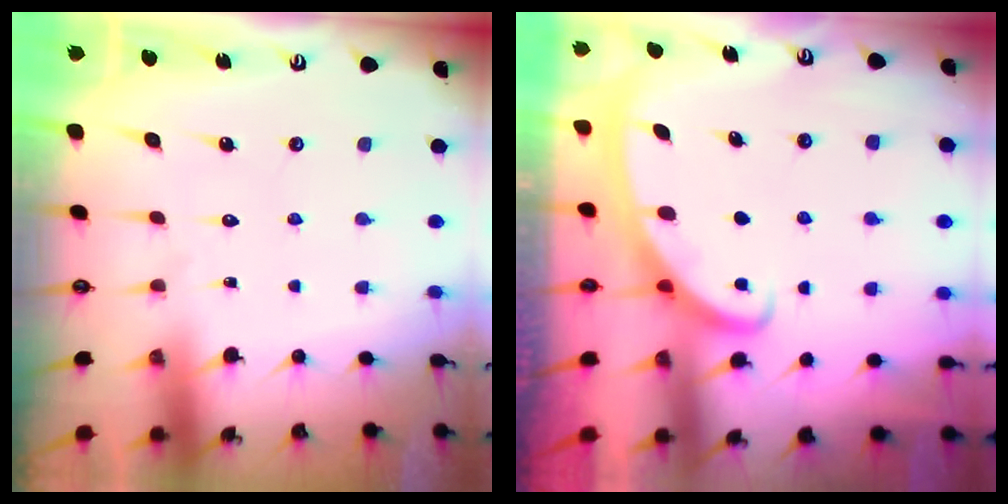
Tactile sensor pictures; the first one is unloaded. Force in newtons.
{"total": 2.5, "press": 2.5, "slide": 0.4}